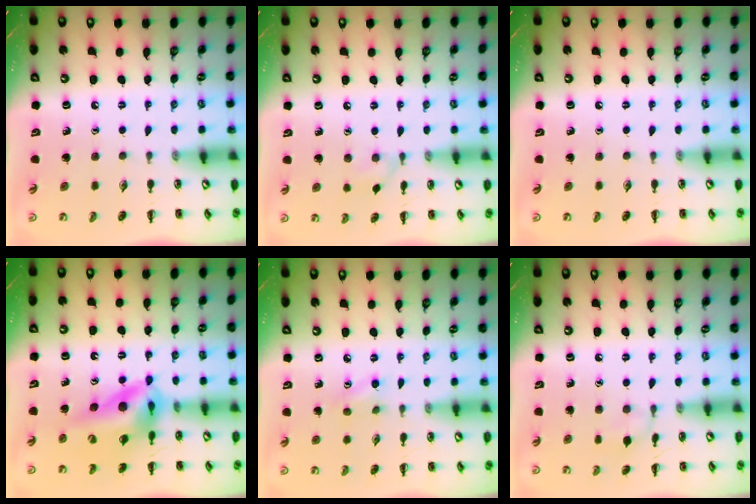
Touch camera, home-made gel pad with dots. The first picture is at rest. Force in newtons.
{"total": 4.2, "press": 3.9, "slide": 1.5}
{"total": 0.0}
{"total": 12.8, "press": 12.0, "slide": 4.2}
{"total": 4.3, "press": 4.1, "slide": 1.2}
{"total": 6.9, "press": 6.6, "slide": 2.0}